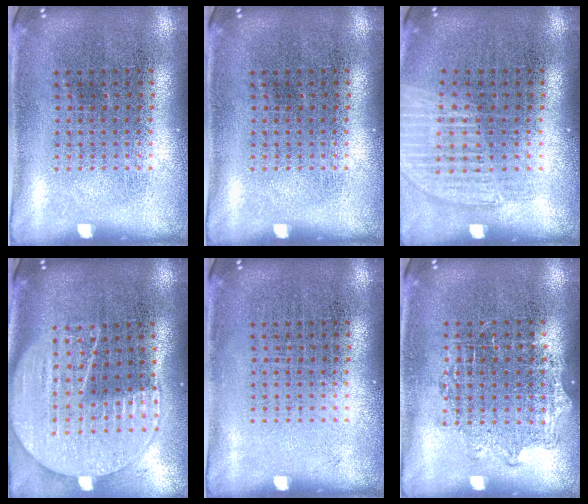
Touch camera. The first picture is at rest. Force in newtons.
{"total": 0.0}
{"total": 1.1, "press": 1.0, "slide": 0.3}
{"total": 2.0, "press": 1.9, "slide": 0.8}
{"total": 0.0}
{"total": 0.9, "press": 0.8, "slide": 0.4}